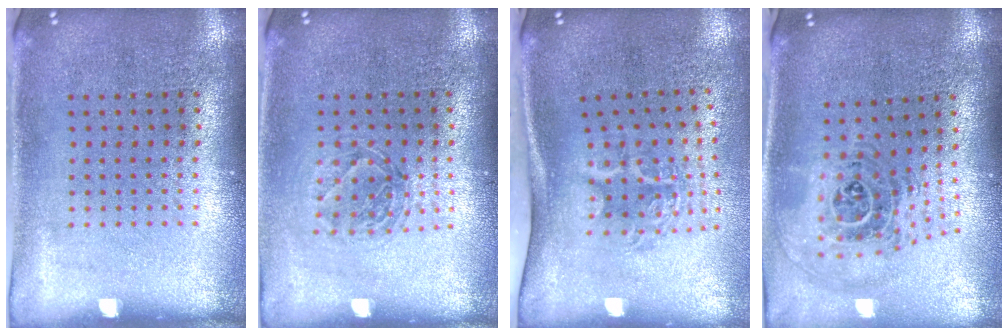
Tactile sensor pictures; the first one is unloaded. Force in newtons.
{"total": 1.2, "press": 1.1, "slide": 0.6}
{"total": 1.9, "press": 1.2, "slide": 1.4}
{"total": 1.5, "press": 1.3, "slide": 0.8}